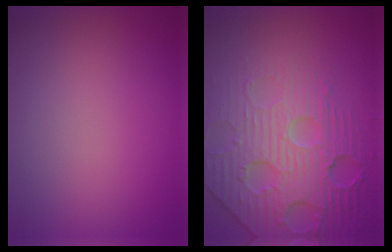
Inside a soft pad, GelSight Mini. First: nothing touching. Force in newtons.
{"total": 6.7, "press": 5.5, "slide": 3.8}